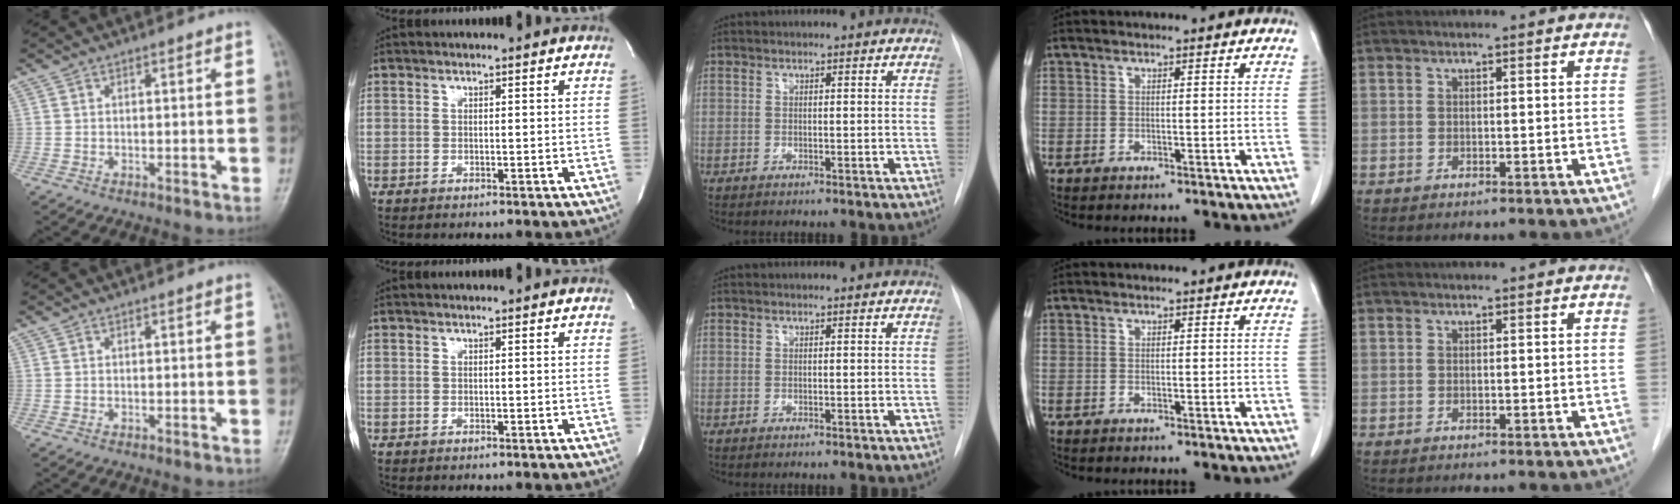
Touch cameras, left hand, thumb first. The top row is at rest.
{}